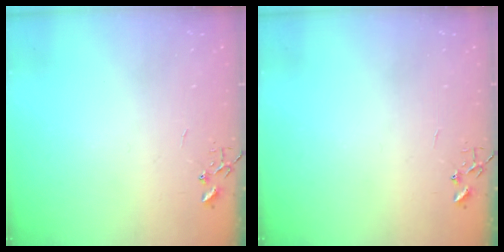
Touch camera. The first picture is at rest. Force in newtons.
{"total": 0.0}